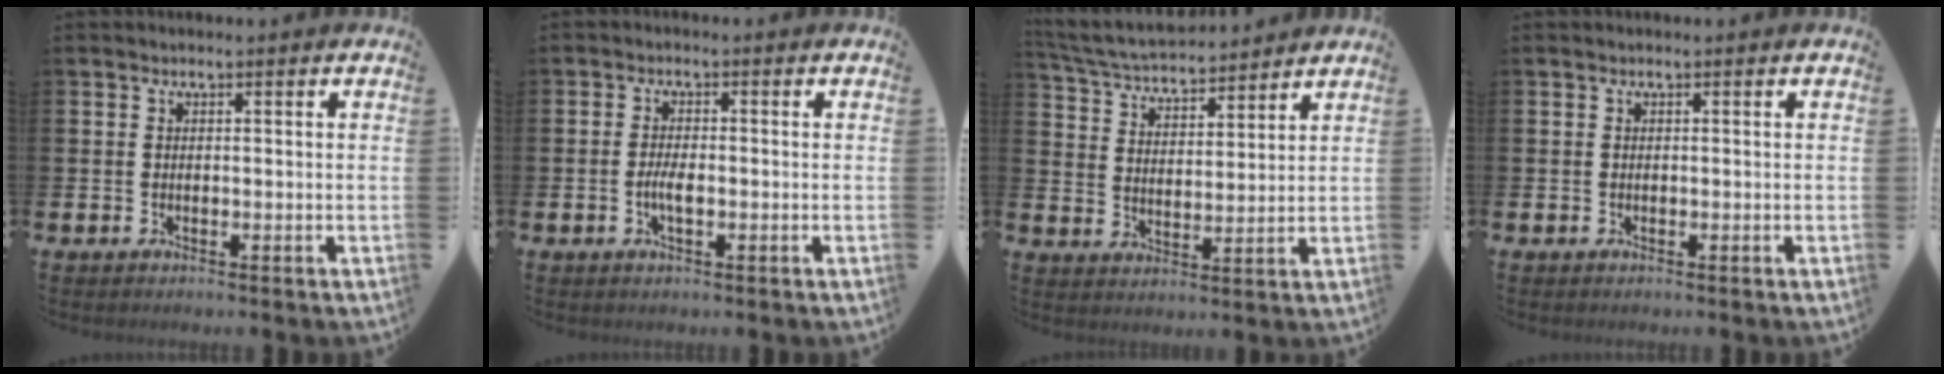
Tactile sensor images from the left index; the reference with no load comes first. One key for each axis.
{"total": 2.3, "fx": -0.6, "fy": 0.8, "fz": 2.1, "tx": -0.037, "ty": 0.002, "tz": -0.012}
{"total": 5.2, "fx": 5.1, "fy": 0.7, "fz": 0.8, "tx": -0.043, "ty": -0.033, "tz": 0.090}
{"total": 0.0}